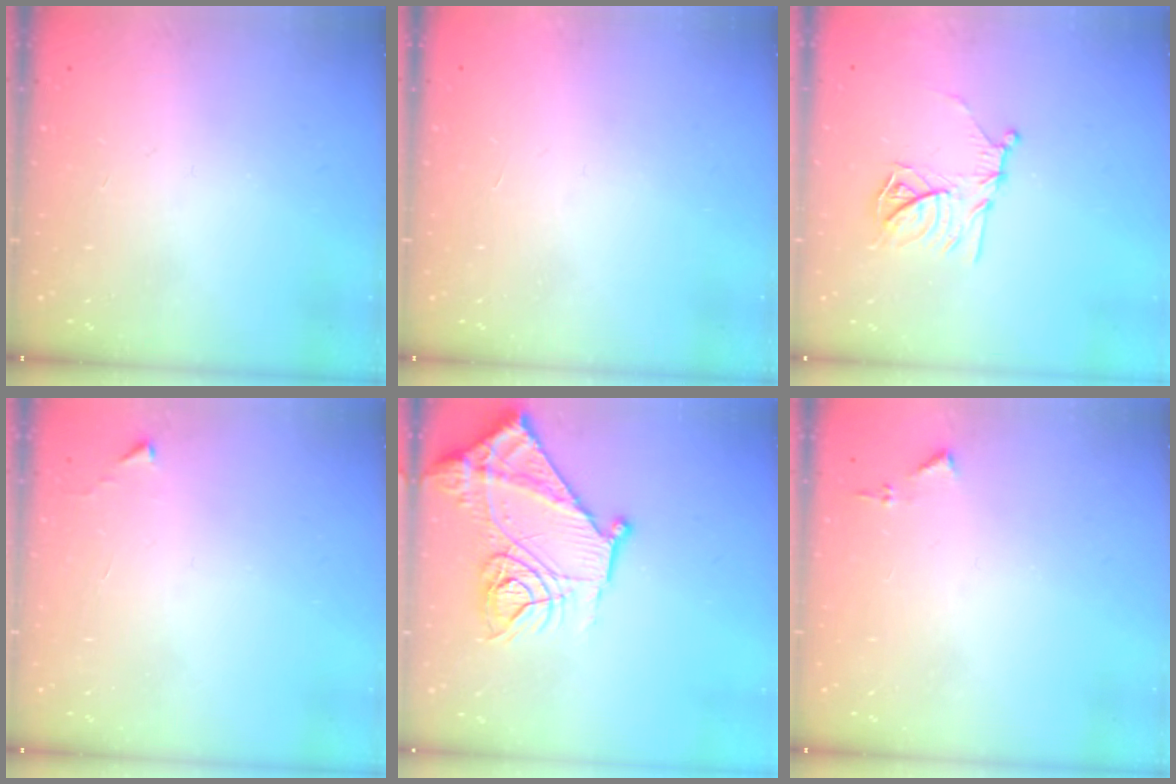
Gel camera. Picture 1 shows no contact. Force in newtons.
{"total": 1.5, "press": 1.5, "slide": 0.1}
{"total": 11.7, "press": 11.7, "slide": 0.4}
{"total": 2.7, "press": 2.6, "slide": 0.4}
{"total": 18.7, "press": 18.6, "slide": 1.7}
{"total": 4.4, "press": 4.4, "slide": 0.6}